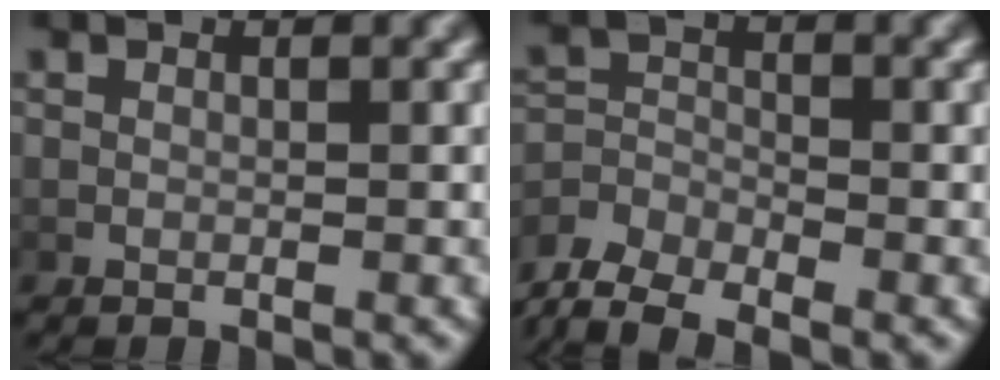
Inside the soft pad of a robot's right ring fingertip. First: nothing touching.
{"total": 5.5, "force": [-3.6, 3.5, 2.2], "torque": [-0.054, -0.027, -0.054]}